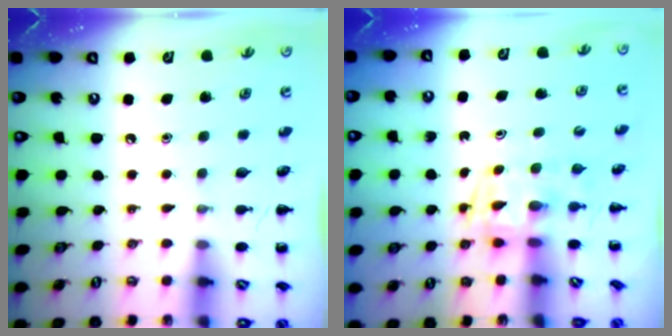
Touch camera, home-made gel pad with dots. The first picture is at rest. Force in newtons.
{"total": 2.4, "press": 2.2, "slide": 1.1}